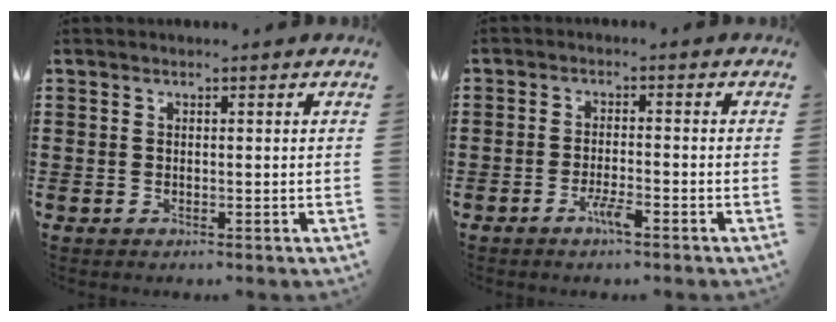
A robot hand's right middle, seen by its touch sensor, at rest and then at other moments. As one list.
[{"total": 2.4, "force": [-1.4, 0.3, 1.8], "torque": [-0.039, -0.003, -0.028]}]